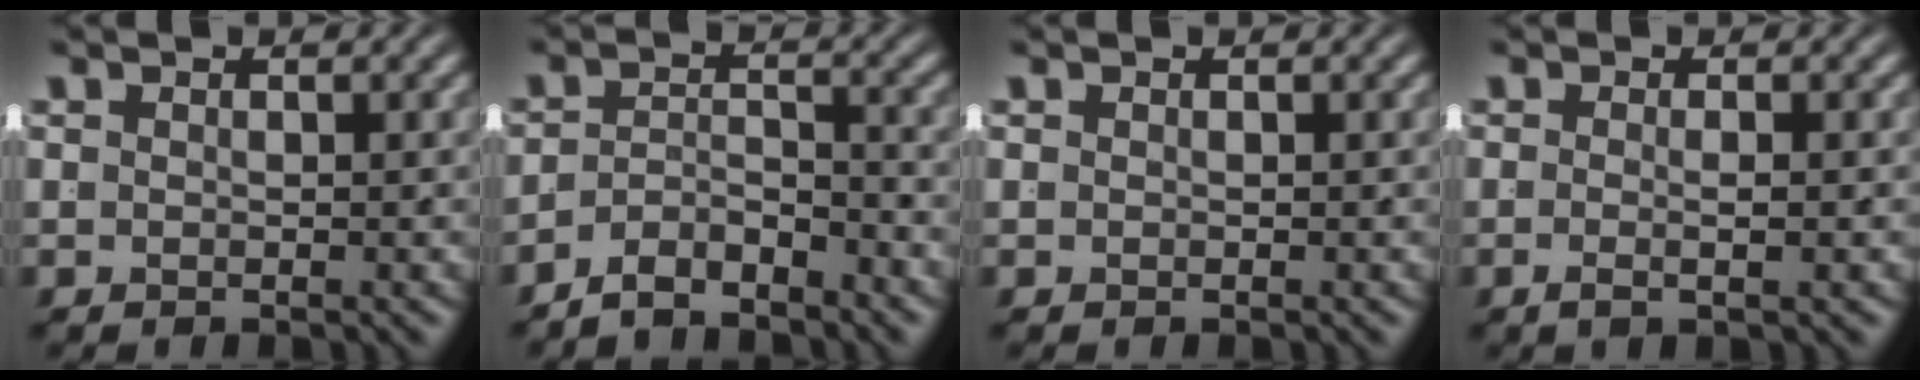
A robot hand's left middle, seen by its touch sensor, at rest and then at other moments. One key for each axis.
{"total": 4.0, "fx": -3.6, "fy": 1.3, "fz": 1.2, "tx": -0.009, "ty": -0.008, "tz": -0.063}
{"total": 0.0}
{"total": 1.6, "fx": -0.9, "fy": -0.3, "fz": 1.4, "tx": -0.029, "ty": -0.007, "tz": -0.012}